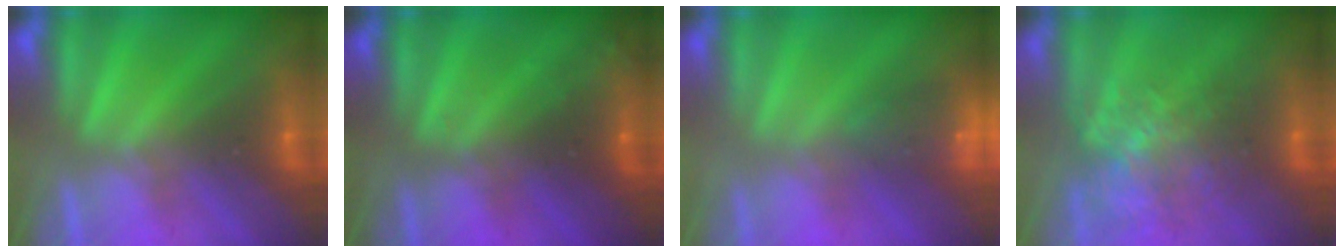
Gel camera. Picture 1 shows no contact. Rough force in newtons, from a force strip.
{"total": 2.7}
{"total": 7.8}
{"total": 10.5}